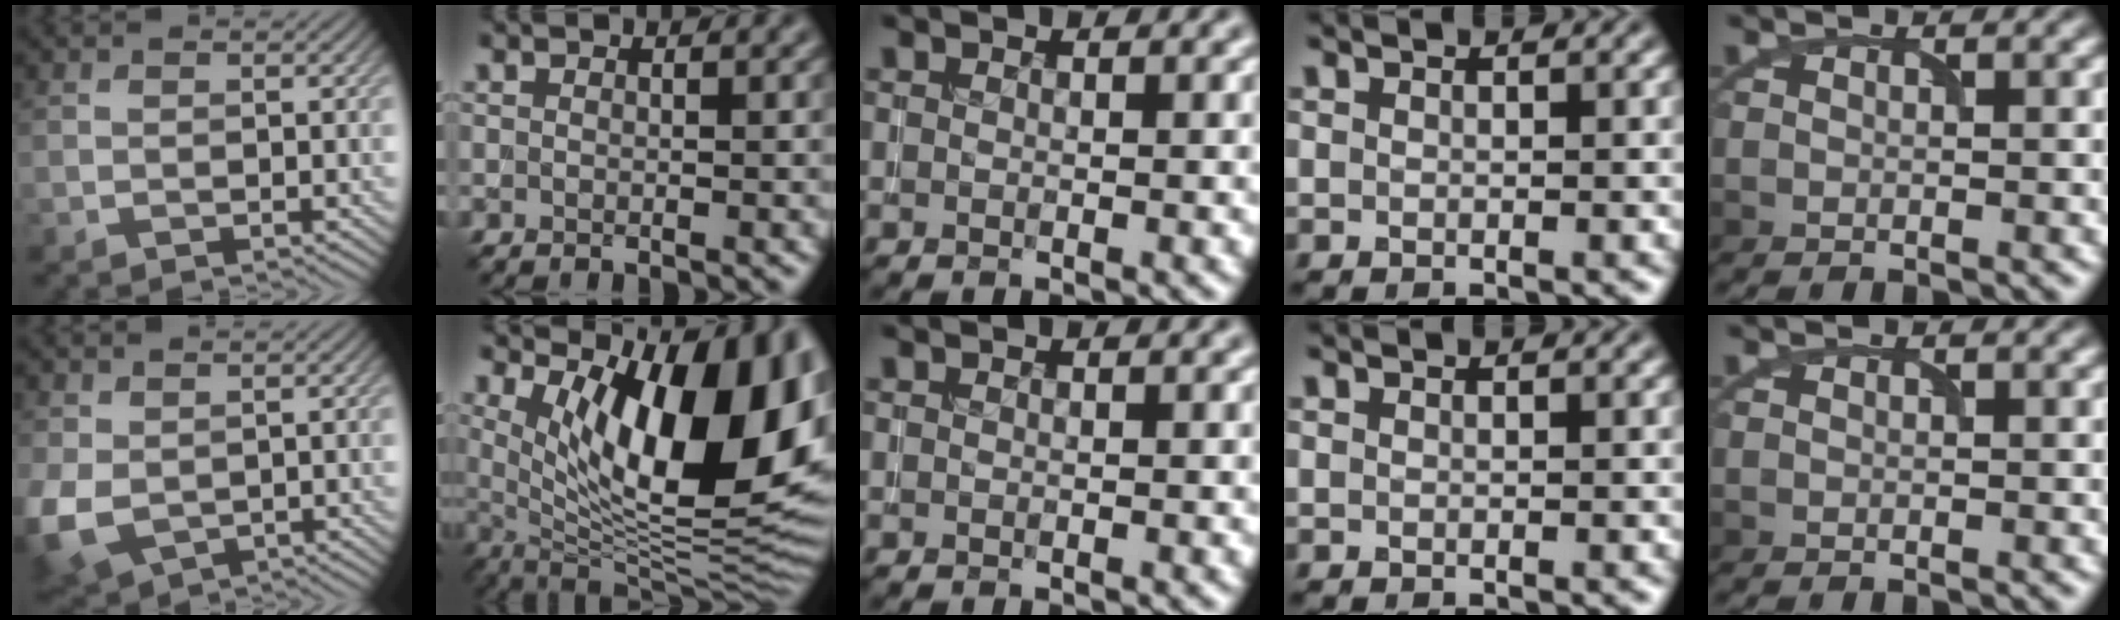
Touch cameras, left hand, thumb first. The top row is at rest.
{"thumb": {"total": 7.4, "force": [-0.4, 5.4, 5.0], "torque": [-0.159, -0.027, 0.000]}, "index": {"total": 14.6, "force": [4.2, 5.5, 12.9], "torque": [-0.167, -0.017, 0.072]}}